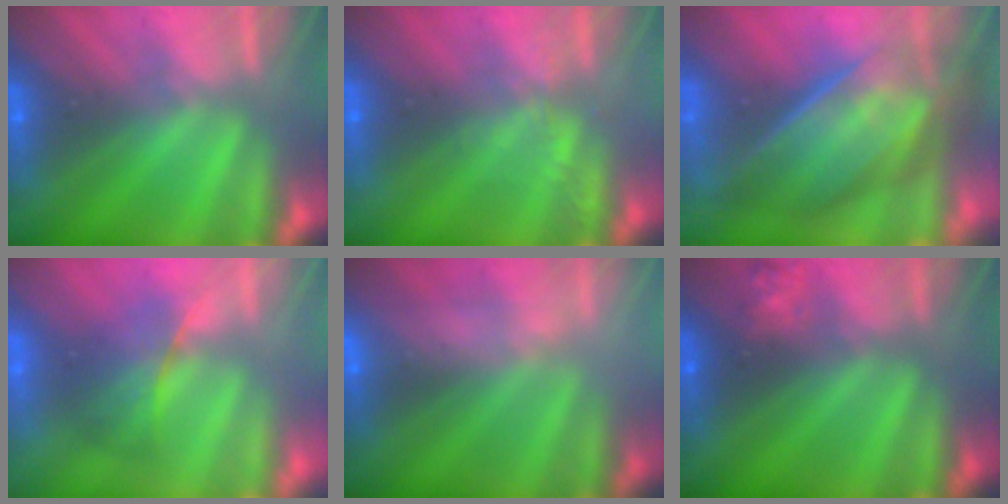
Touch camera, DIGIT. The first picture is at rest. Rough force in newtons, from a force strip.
{"total": 2.2}
{"total": 7.3}
{"total": 2.1}
{"total": 2.5}
{"total": 2.3}